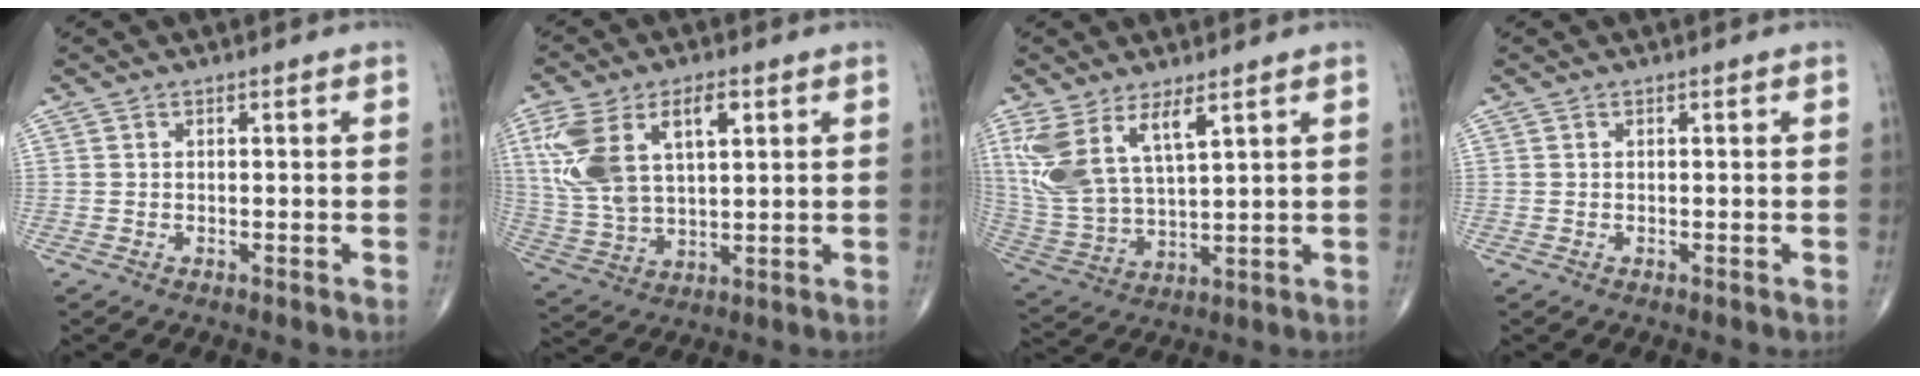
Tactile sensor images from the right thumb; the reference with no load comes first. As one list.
[{"total": 15.7, "force": [5.2, 8.2, 12.2], "torque": [-0.247, -0.001, 0.108]}, {"total": 12.7, "force": [6.4, 5.1, 9.7], "torque": [-0.207, -0.025, 0.144]}, {"total": 0.0}]